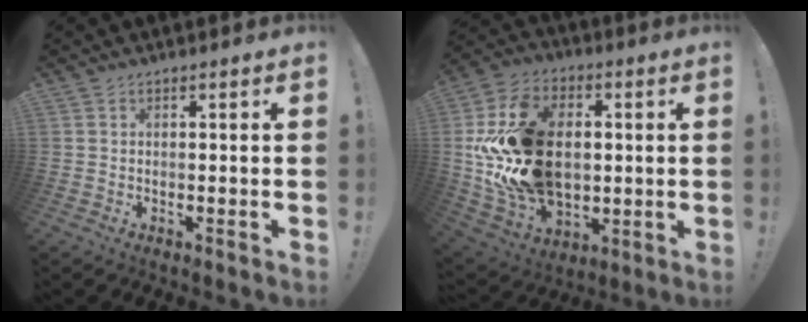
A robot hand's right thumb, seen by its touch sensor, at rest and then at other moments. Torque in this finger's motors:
{"motor_torque": [2.56, 2.45, 2.26, 0.14, 0.72]}